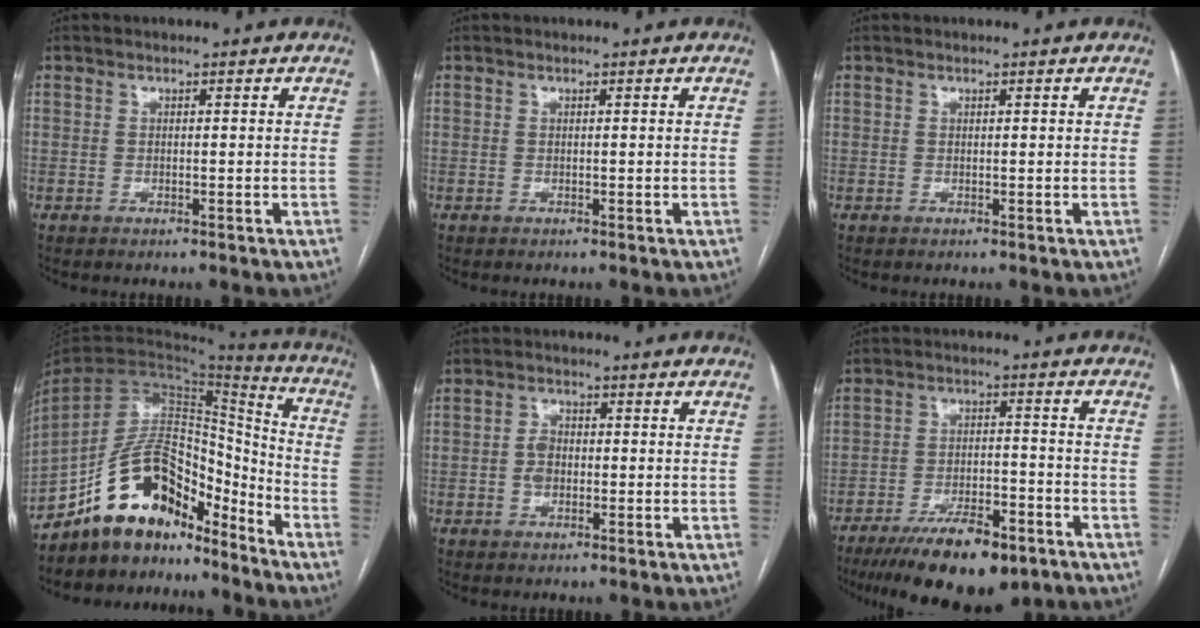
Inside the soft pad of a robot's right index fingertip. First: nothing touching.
{"total": 0.0}
{"total": 0.0}
{"total": 14.6, "force": [-11.5, 6.1, 6.6], "torque": [-0.115, 0.053, -0.201]}
{"total": 2.9, "force": [-0.4, 2.1, 2.0], "torque": [-0.038, 0.007, -0.009]}
{"total": 13.7, "force": [-9.5, 4.2, 8.9], "torque": [-0.146, -0.011, -0.155]}